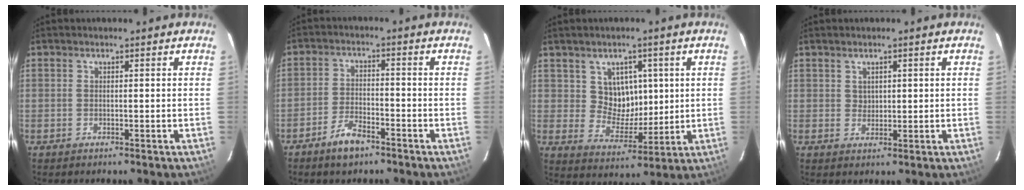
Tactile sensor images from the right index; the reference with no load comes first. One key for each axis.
{"total": 5.4, "fx": -4.0, "fy": 2.1, "fz": 3.0, "tx": -0.075, "ty": 0.001, "tz": -0.073}
{"total": 7.9, "fx": 2.4, "fy": 6.8, "fz": 3.1, "tx": -0.049, "ty": 0.006, "tz": 0.051}
{"total": 1.8, "fx": 1.0, "fy": 1.4, "fz": 0.6, "tx": -0.004, "ty": 0.004, "tz": 0.020}